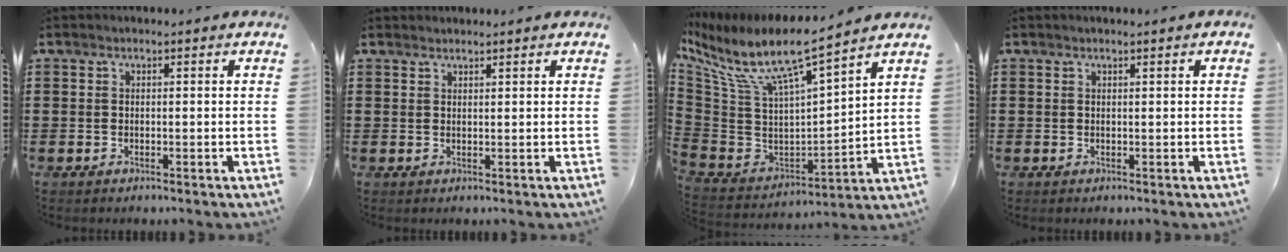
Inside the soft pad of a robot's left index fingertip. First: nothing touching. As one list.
[{"total": 1.1, "force": [1.1, 0.1, 0.1], "torque": [-0.004, -0.001, 0.023]}, {"total": 10.1, "force": [7.1, 1.5, 7.1], "torque": [-0.169, -0.057, 0.114]}, {"total": 0.0}]